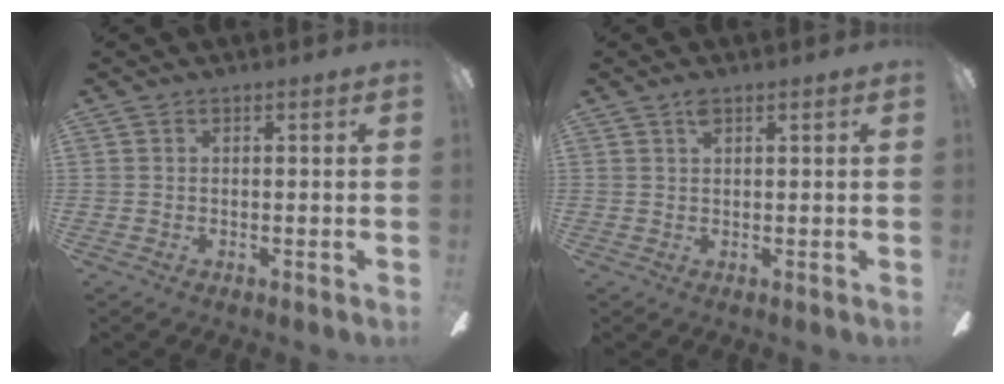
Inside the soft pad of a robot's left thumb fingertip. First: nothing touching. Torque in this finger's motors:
{"motor_torque": [0.71, 0.24, 0.75, -0.65, 0.00]}